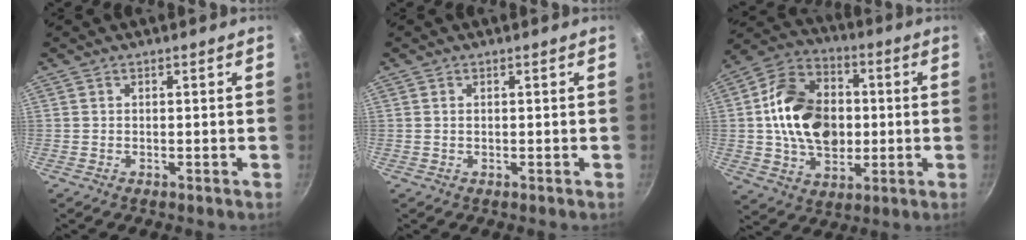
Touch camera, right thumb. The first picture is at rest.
{"total": 0.5, "force": [0.2, 0.3, 0.4], "torque": [-0.007, 0.001, 0.004]}
{"total": 18.8, "force": [0.8, 13.7, 12.9], "torque": [-0.184, 0.019, 0.008]}